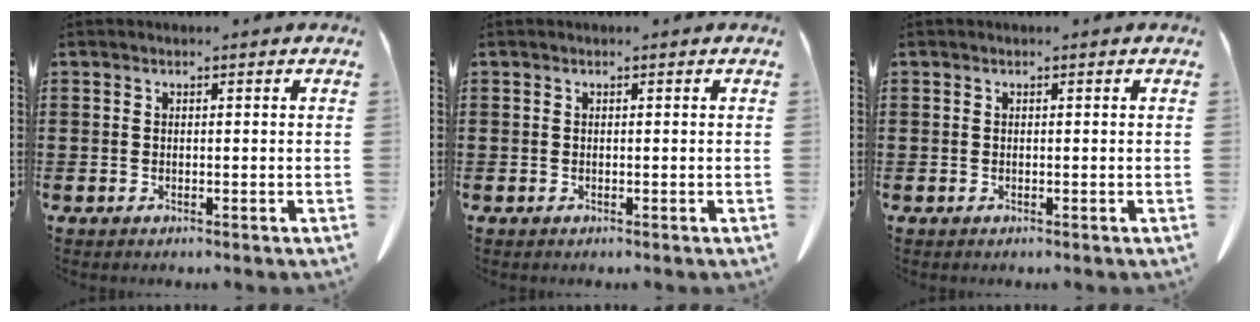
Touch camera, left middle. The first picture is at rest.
{"total": 0.0}
{"total": 0.0}